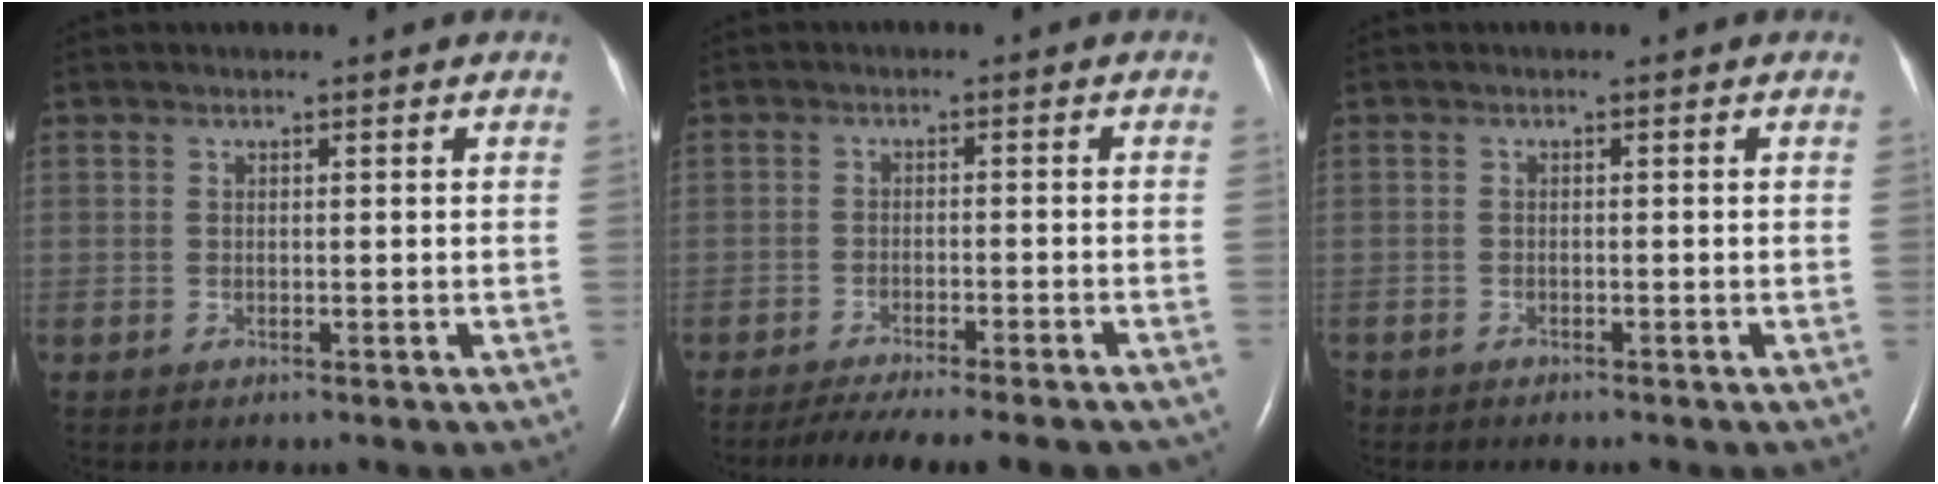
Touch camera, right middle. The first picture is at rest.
{"total": 14.5, "force": [-12.7, 1.5, 6.8], "torque": [-0.095, -0.020, -0.169]}
{"total": 1.7, "force": [-1.6, 0.4, 0.4], "torque": [-0.010, -0.003, -0.026]}